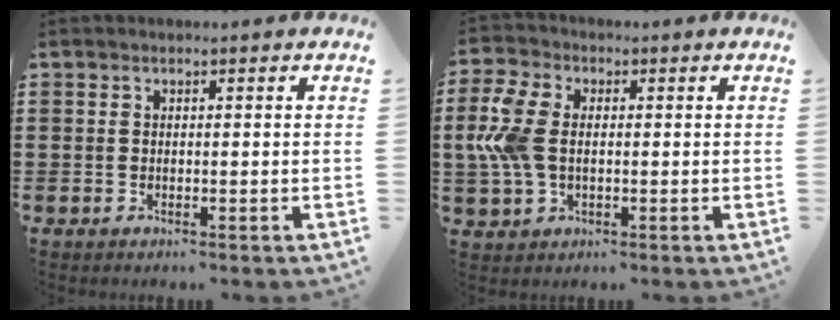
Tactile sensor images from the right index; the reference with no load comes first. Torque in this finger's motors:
{"motor_torque": [1.14, 0.07, 0.26, 0.21]}